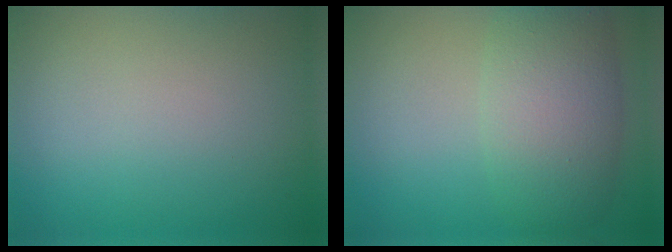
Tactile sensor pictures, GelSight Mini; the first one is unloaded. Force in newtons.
{"total": 6.2, "press": 6.2, "slide": 0.5}